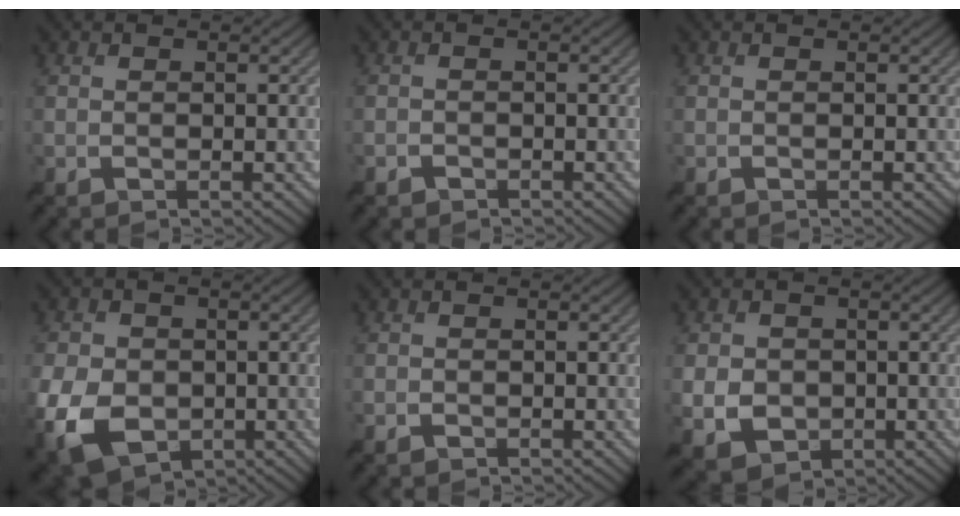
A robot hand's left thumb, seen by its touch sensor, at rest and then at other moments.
{"total": 1.1, "force": [-0.9, 0.6, 0.1], "torque": [-0.001, -0.002, -0.019]}
{"total": 0.0}
{"total": 10.0, "force": [-3.4, 7.0, 6.3], "torque": [-0.164, -0.029, -0.063]}
{"total": 0.8, "force": [-0.6, 0.4, 0.3], "torque": [-0.005, -0.002, -0.010]}
{"total": 4.8, "force": [-0.8, 3.8, 2.8], "torque": [-0.071, -0.012, -0.014]}